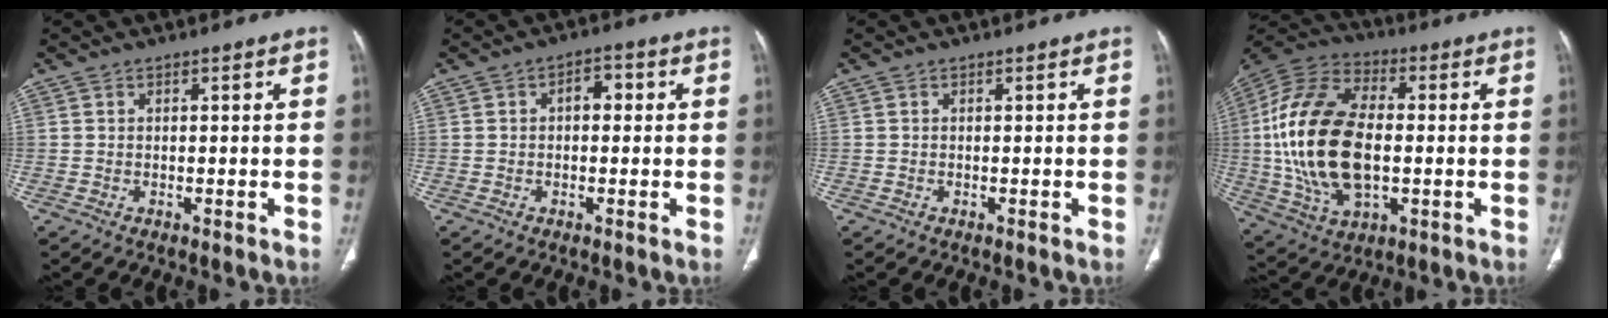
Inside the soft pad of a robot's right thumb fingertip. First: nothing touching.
{"total": 3.4, "force": [0.4, 2.2, 2.6], "torque": [-0.026, 0.012, 0.002]}
{"total": 0.0}
{"total": 23.6, "force": [-0.4, 13.4, 19.4], "torque": [-0.394, 0.006, -0.003]}